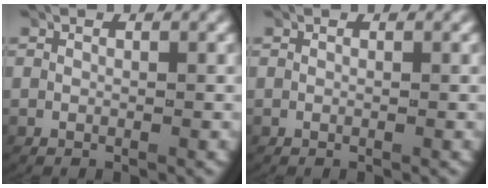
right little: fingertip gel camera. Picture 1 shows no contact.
{"total": 0.0}